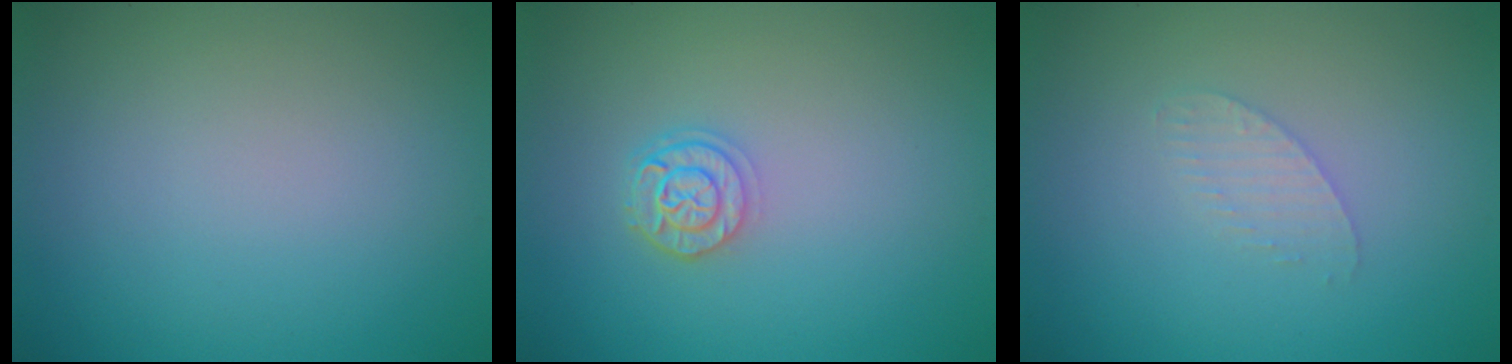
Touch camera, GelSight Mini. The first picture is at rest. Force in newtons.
{"total": 2.4, "press": 2.0, "slide": 1.3}
{"total": 1.4, "press": 1.4, "slide": 0.1}